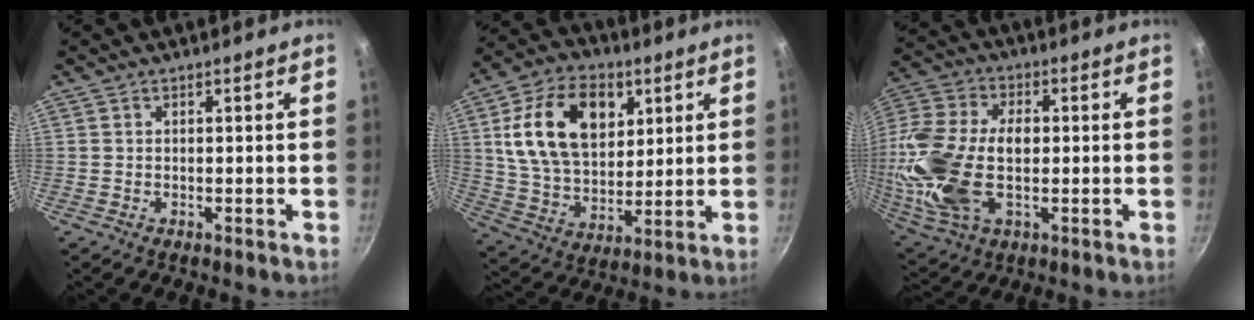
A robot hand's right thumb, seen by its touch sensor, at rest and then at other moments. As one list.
[{"total": 20.1, "force": [6.5, 13.2, 13.7], "torque": [-0.215, -0.012, 0.113]}, {"total": 21.3, "force": [-0.9, 12.7, 17.1], "torque": [-0.357, 0.015, -0.019]}]